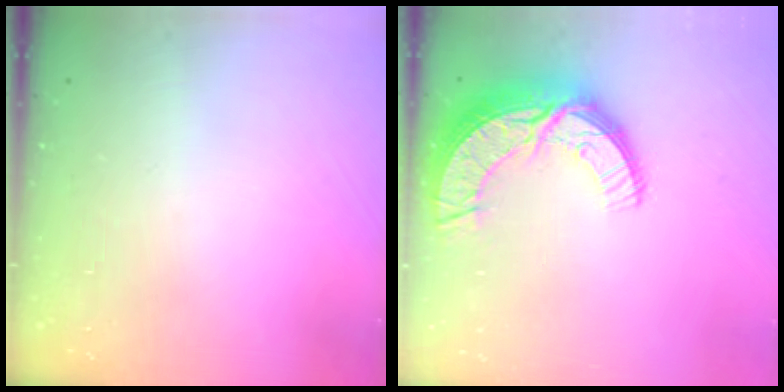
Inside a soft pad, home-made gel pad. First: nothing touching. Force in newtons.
{"total": 15.2, "press": 15.2, "slide": 1.0}